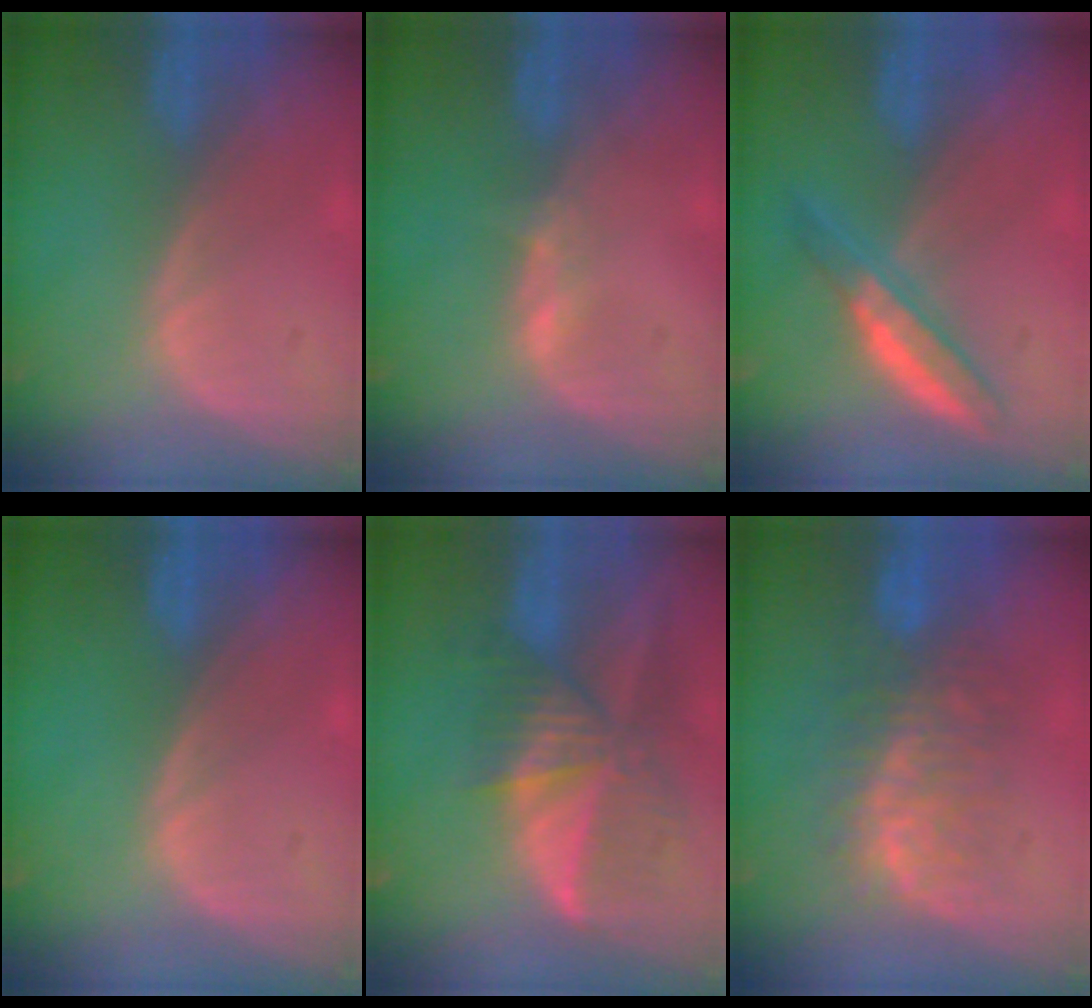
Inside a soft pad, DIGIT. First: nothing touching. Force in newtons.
{"total": 1.1, "press": 1.1, "slide": 0.3}
{"total": 4.6, "press": 4.6, "slide": 0.1}
{"total": 0.0}
{"total": 9.4, "press": 8.2, "slide": 4.6}
{"total": 7.8, "press": 7.6, "slide": 1.6}